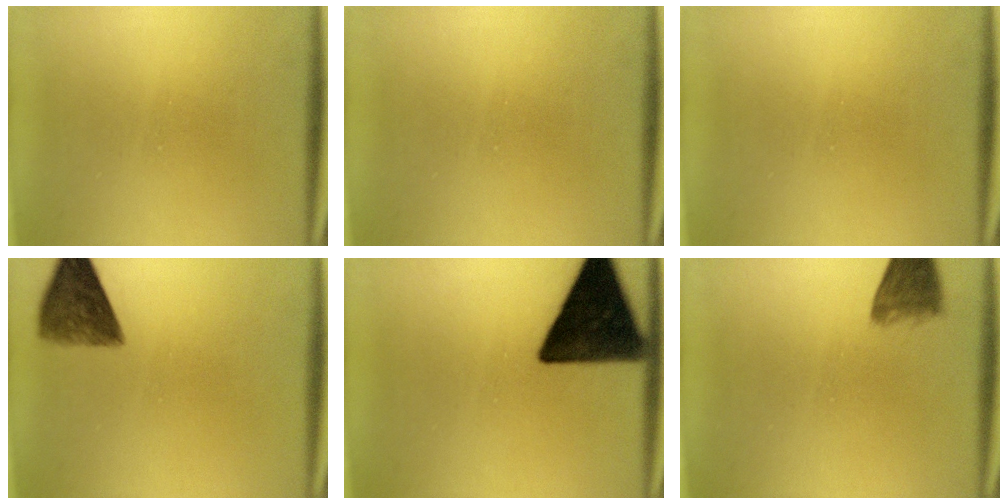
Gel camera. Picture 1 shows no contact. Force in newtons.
{"total": 0.0}
{"total": 0.0}
{"total": 7.3}
{"total": 16.0}
{"total": 4.6}